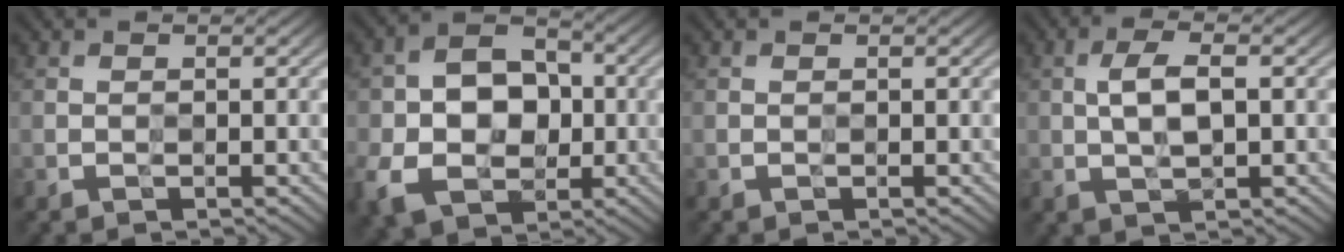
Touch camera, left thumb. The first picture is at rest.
{"total": 11.2, "force": [-2.1, 8.5, 7.0], "torque": [-0.141, -0.016, -0.047]}
{"total": 0.0}
{"total": 4.6, "force": [0.3, 1.9, 4.2], "torque": [-0.091, 0.004, 0.008]}